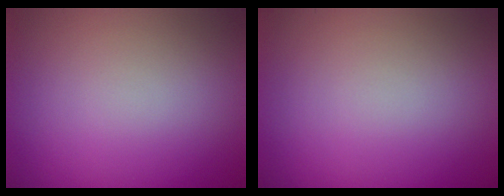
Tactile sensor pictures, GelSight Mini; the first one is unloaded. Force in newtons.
{"total": 0.0}